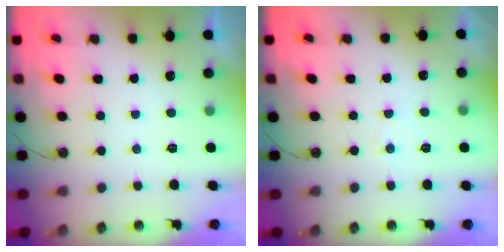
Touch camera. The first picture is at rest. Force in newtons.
{"total": 3.8, "press": 3.8, "slide": 0.5}